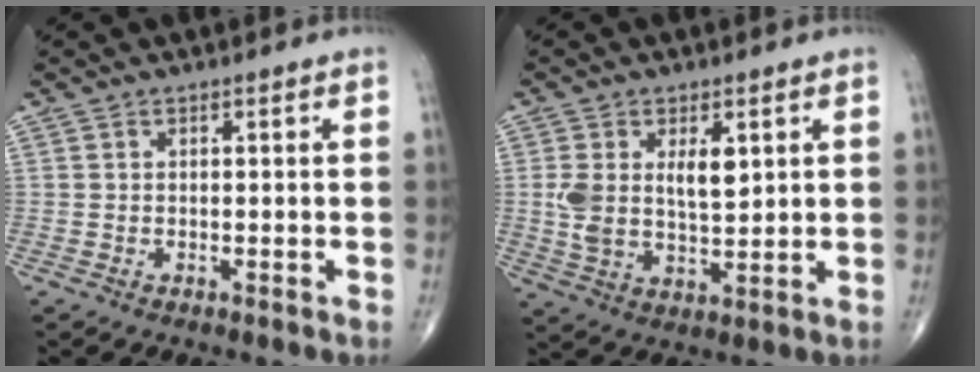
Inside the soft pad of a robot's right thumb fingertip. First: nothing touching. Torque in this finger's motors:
{"motor_torque": [0.32, 0.37, 0.21, 0.15, 0.03]}